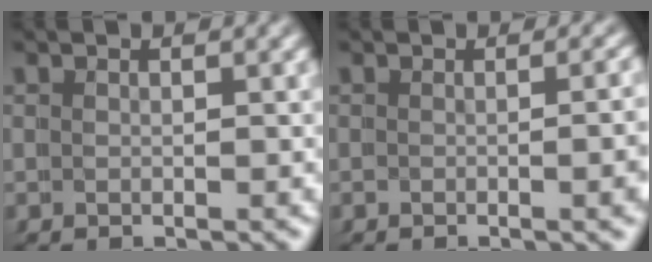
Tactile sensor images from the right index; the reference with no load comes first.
{"total": 2.9, "force": [-0.3, 0.2, 2.9], "torque": [-0.021, 0.009, -0.011]}